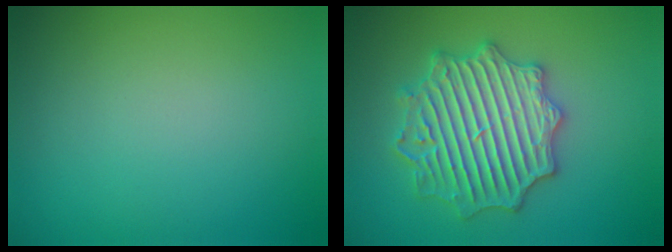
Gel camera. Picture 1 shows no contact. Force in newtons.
{"total": 6.7, "press": 6.6, "slide": 1.0}